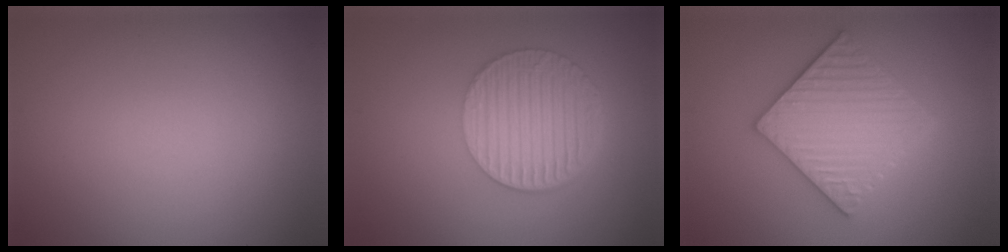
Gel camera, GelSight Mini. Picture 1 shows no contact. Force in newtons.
{"total": 6.5, "press": 4.4, "slide": 4.8}
{"total": 5.9, "press": 5.8, "slide": 1.0}